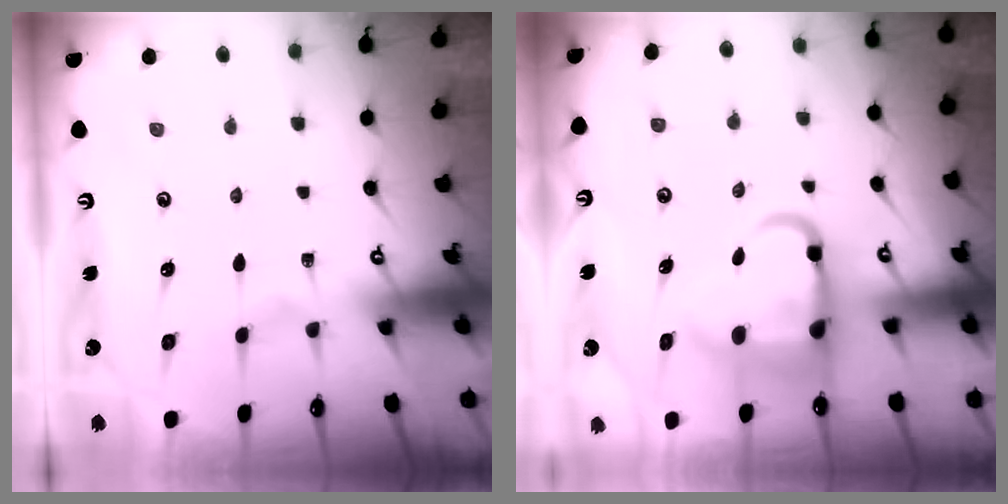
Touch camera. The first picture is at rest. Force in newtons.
{"total": 10.7, "press": 10.6, "slide": 1.4}